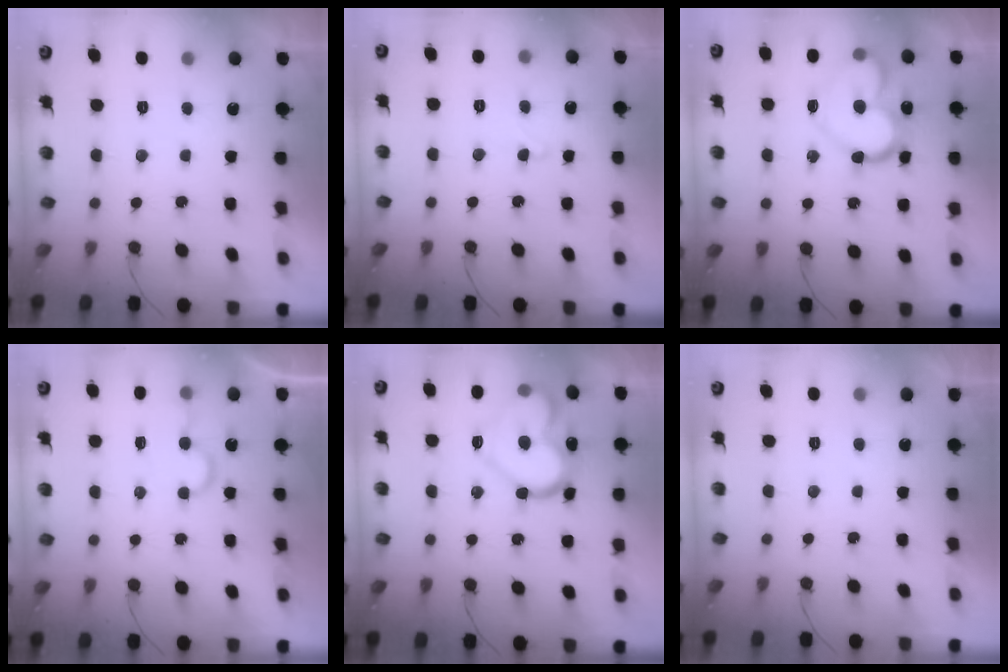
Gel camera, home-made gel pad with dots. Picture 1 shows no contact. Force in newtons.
{"total": 5.1, "press": 5.1, "slide": 0.6}
{"total": 18.4, "press": 18.4, "slide": 1.4}
{"total": 6.9, "press": 6.9, "slide": 0.6}
{"total": 20.2, "press": 20.1, "slide": 1.6}
{"total": 1.8, "press": 1.8, "slide": 0.0}